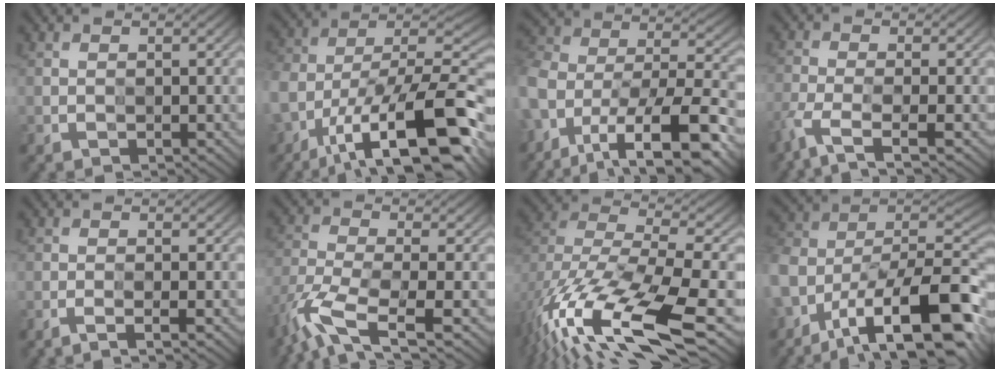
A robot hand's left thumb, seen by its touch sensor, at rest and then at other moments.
{"total": 18.2, "force": [-11.4, 7.0, 12.3], "torque": [-0.224, -0.014, -0.199]}
{"total": 14.0, "force": [-9.9, 6.3, 7.7], "torque": [-0.191, -0.014, -0.165]}
{"total": 4.8, "force": [-3.9, 0.7, 2.7], "torque": [-0.064, -0.011, -0.084]}
{"total": 1.7, "force": [-1.5, -0.6, 0.6], "torque": [-0.013, -0.002, -0.033]}
{"total": 8.7, "force": [-6.1, 2.2, 5.8], "torque": [-0.130, -0.021, -0.120]}
{"total": 15.8, "force": [-8.7, 6.6, 11.4], "torque": [-0.258, -0.037, -0.137]}
{"total": 18.3, "force": [-11.2, 8.7, 11.5], "torque": [-0.226, -0.014, -0.185]}